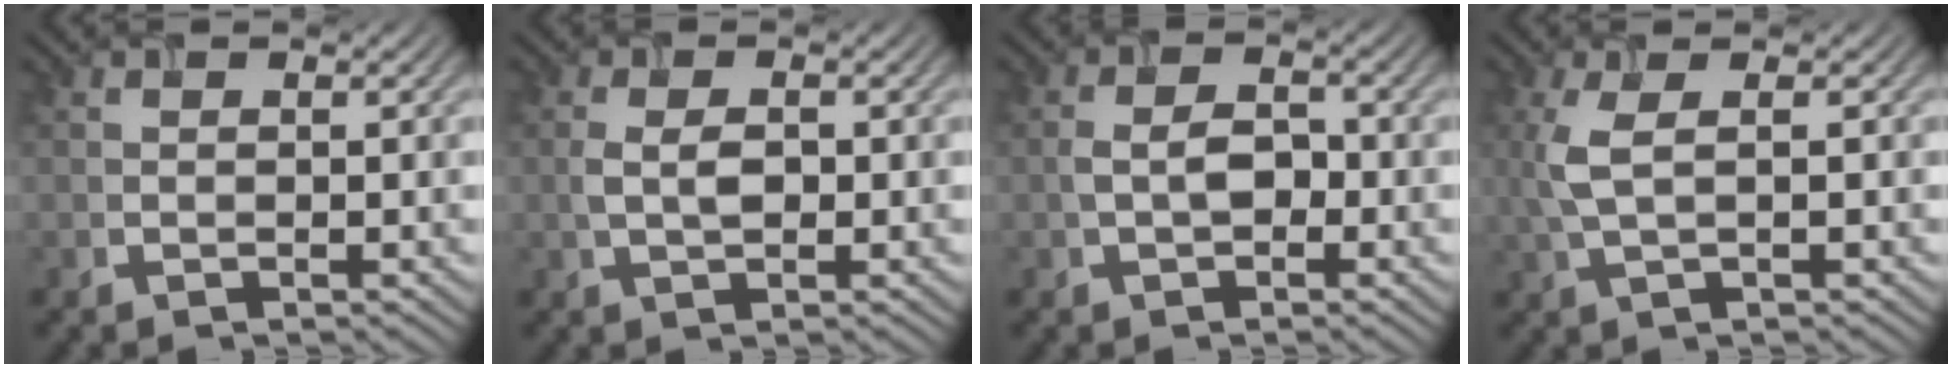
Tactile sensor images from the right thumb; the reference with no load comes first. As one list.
[{"total": 2.7, "force": [0.1, 1.4, 2.3], "torque": [-0.054, 0.000, 0.002]}, {"total": 2.9, "force": [-0.6, 1.8, 2.2], "torque": [-0.048, 0.001, -0.013]}, {"total": 4.0, "force": [0.6, 1.2, 3.7], "torque": [-0.096, 0.006, 0.012]}]